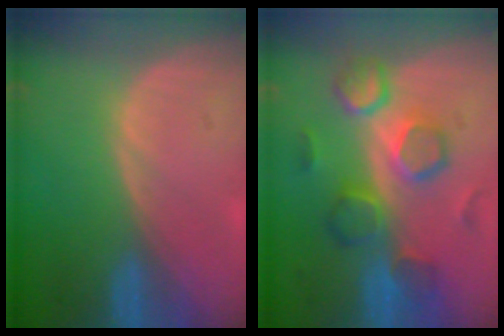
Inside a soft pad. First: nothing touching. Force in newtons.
{"total": 8.7, "press": 8.5, "slide": 1.6}